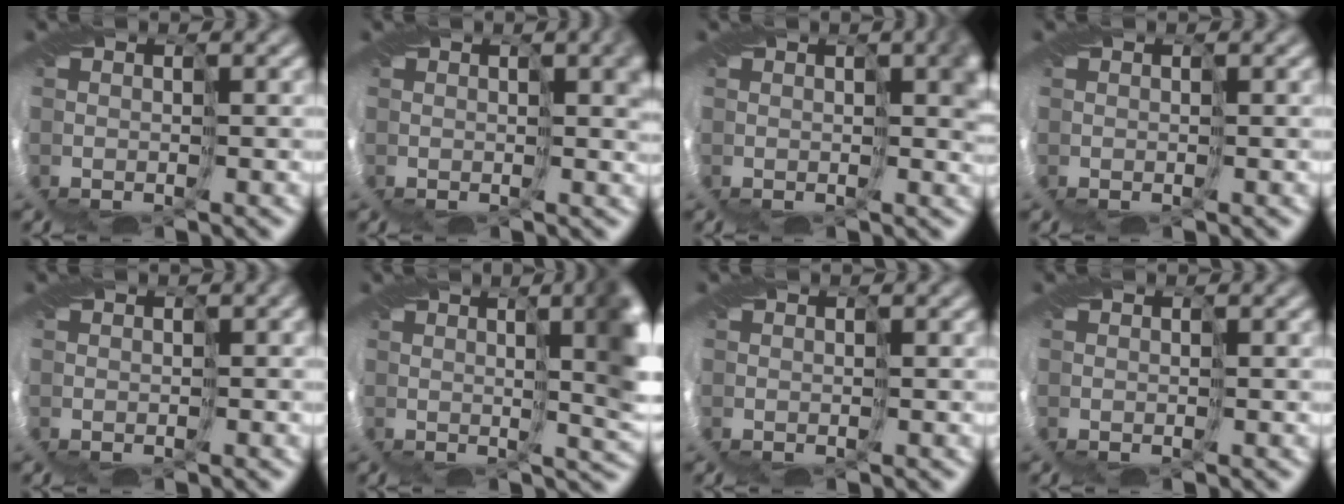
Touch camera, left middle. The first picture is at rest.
{"total": 3.8, "force": [1.5, 1.1, 3.3], "torque": [-0.050, 0.002, 0.025]}
{"total": 4.2, "force": [1.3, 1.4, 3.7], "torque": [-0.053, 0.005, 0.019]}
{"total": 0.0}
{"total": 1.0, "force": [-0.2, 0.8, 0.6], "torque": [-0.003, 0.003, 0.003]}
{"total": 7.9, "force": [2.1, 2.1, 7.4], "torque": [-0.073, 0.013, 0.030]}
{"total": 0.0}
{"total": 0.0}